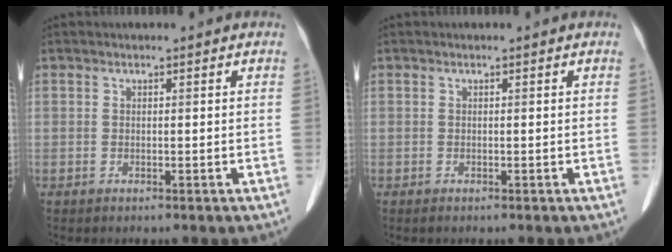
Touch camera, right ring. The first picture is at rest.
{"total": 0.0}